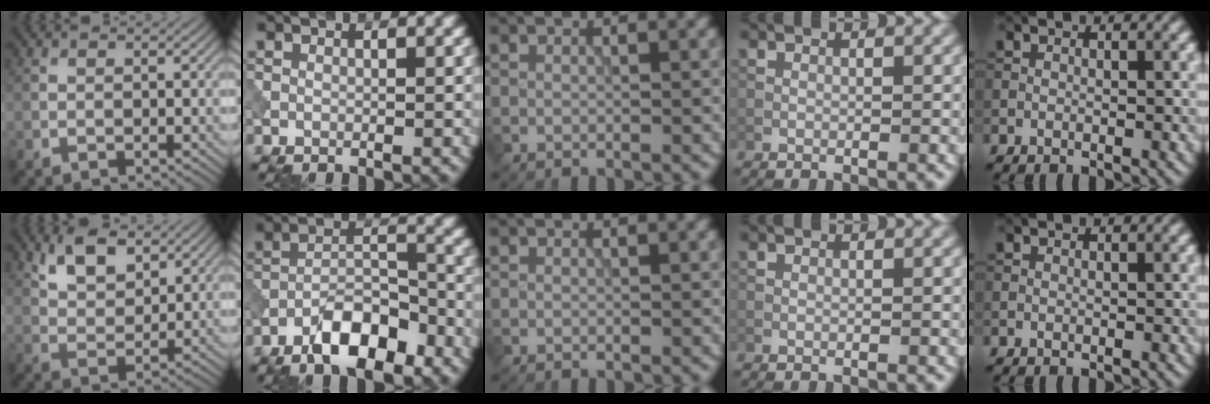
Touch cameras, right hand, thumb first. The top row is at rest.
{"thumb": {"total": 6.4, "force": [4.0, 3.0, 4.0], "torque": [-0.086, -0.001, 0.082]}, "index": {"total": 7.0, "force": [-4.6, 2.6, 4.6], "torque": [-0.071, 0.010, -0.085]}}